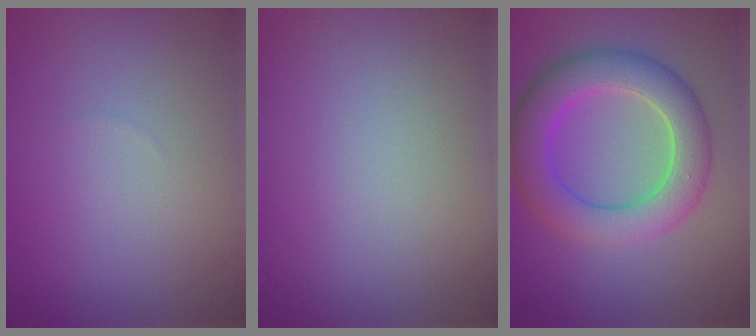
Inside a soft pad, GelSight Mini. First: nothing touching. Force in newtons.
{"total": 0.0}
{"total": 6.5, "press": 6.5, "slide": 0.1}